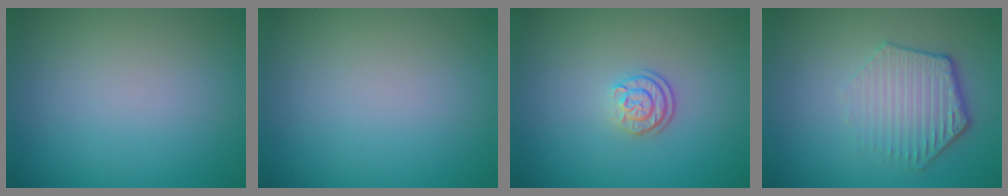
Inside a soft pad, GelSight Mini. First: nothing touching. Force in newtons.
{"total": 0.0}
{"total": 2.1, "press": 1.8, "slide": 1.2}
{"total": 4.1, "press": 3.2, "slide": 2.7}